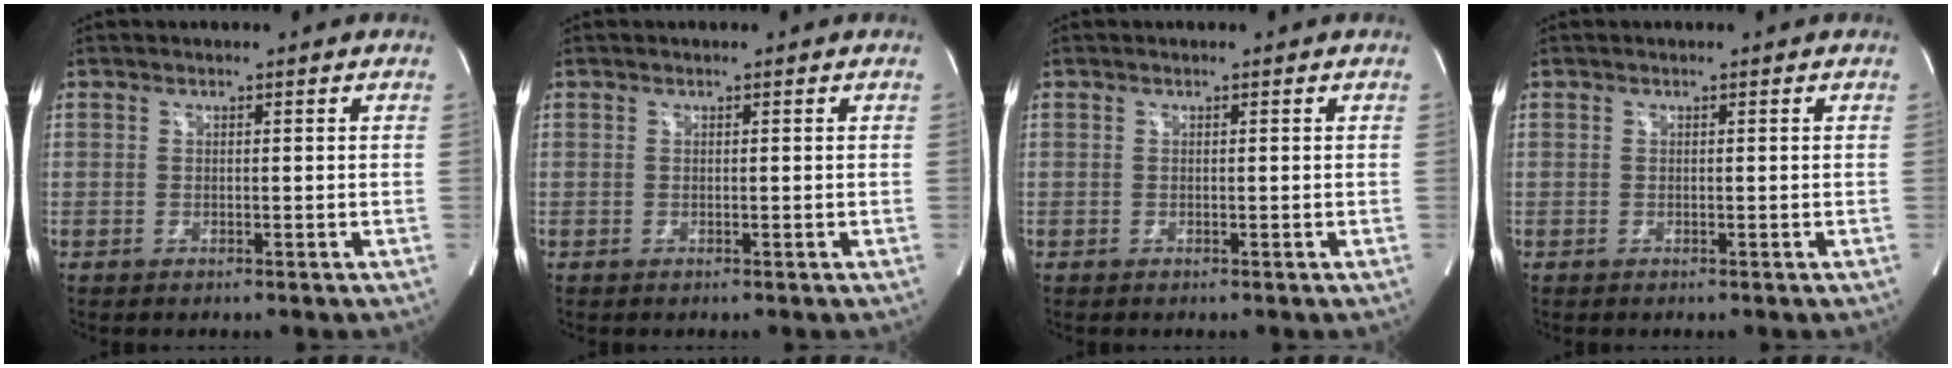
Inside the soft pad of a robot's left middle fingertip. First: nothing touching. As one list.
[{"total": 0.0}, {"total": 0.0}, {"total": 0.0}]